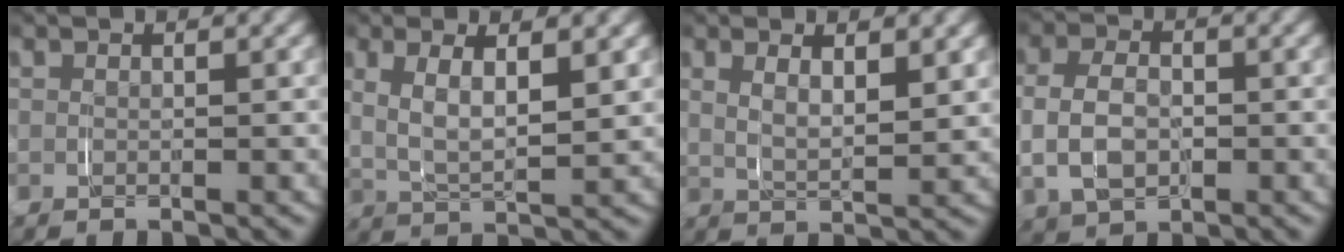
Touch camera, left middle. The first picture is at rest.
{"total": 5.0, "force": [1.1, 2.3, 4.3], "torque": [-0.089, -0.004, 0.024]}
{"total": 3.2, "force": [1.2, 1.2, 2.7], "torque": [-0.051, -0.006, 0.027]}
{"total": 6.6, "force": [-0.1, 5.1, 4.2], "torque": [-0.096, 0.000, 0.001]}